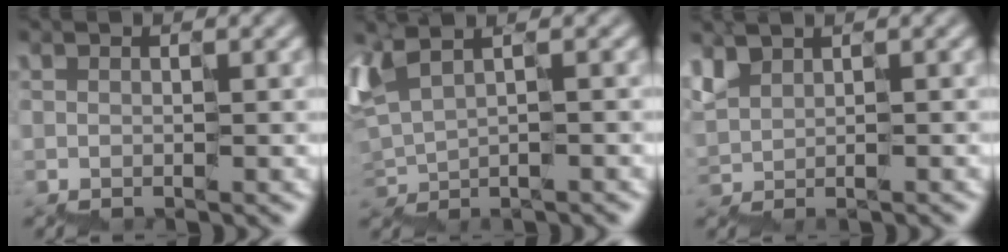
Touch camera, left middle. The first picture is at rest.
{"total": 2.0, "force": [0.6, 1.0, 1.6], "torque": [-0.050, 0.000, 0.009]}
{"total": 1.8, "force": [1.1, 0.9, 1.0], "torque": [-0.029, -0.003, 0.023]}